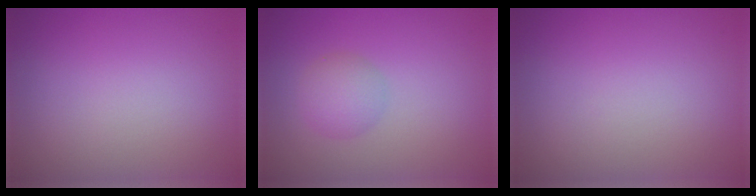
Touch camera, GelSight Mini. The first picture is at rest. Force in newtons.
{"total": 2.3, "press": 2.3, "slide": 0.0}
{"total": 0.0}